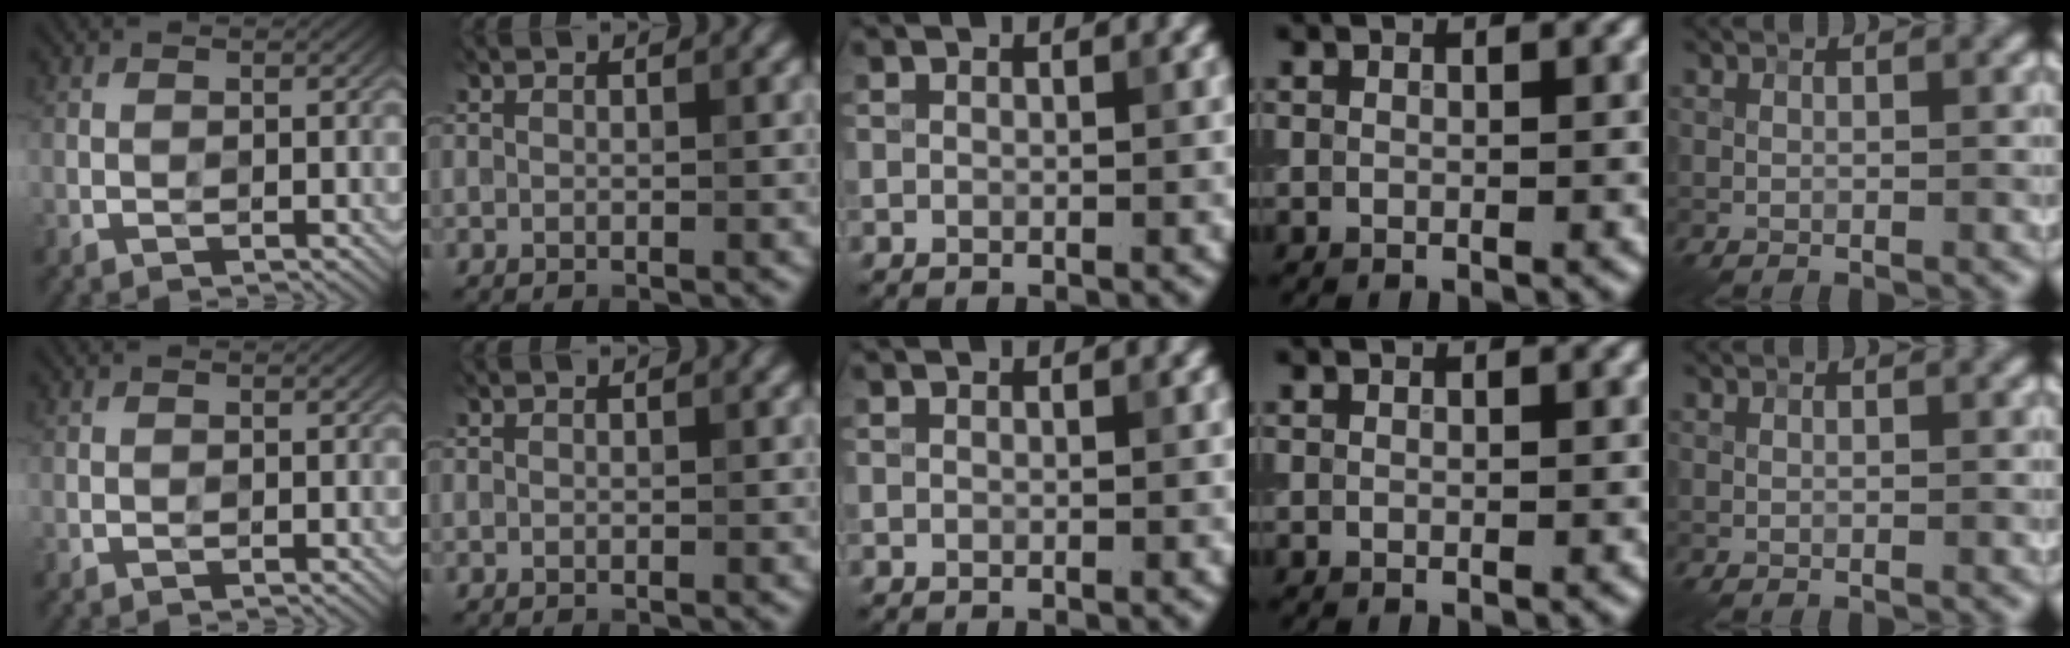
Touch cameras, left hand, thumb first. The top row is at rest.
{}